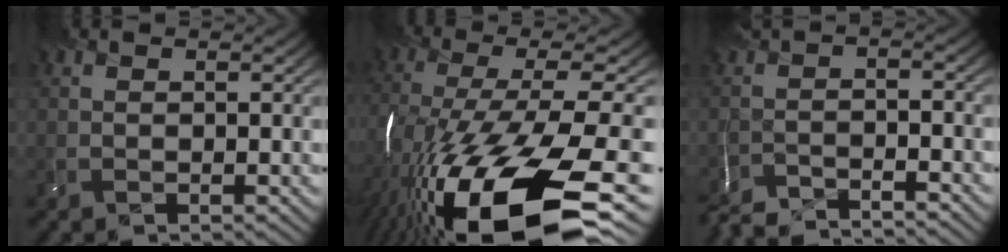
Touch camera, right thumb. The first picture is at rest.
{"total": 19.7, "force": [-9.5, 5.8, 16.2], "torque": [-0.318, -0.045, -0.144]}
{"total": 6.3, "force": [-6.1, -0.3, 1.5], "torque": [-0.022, -0.010, -0.111]}